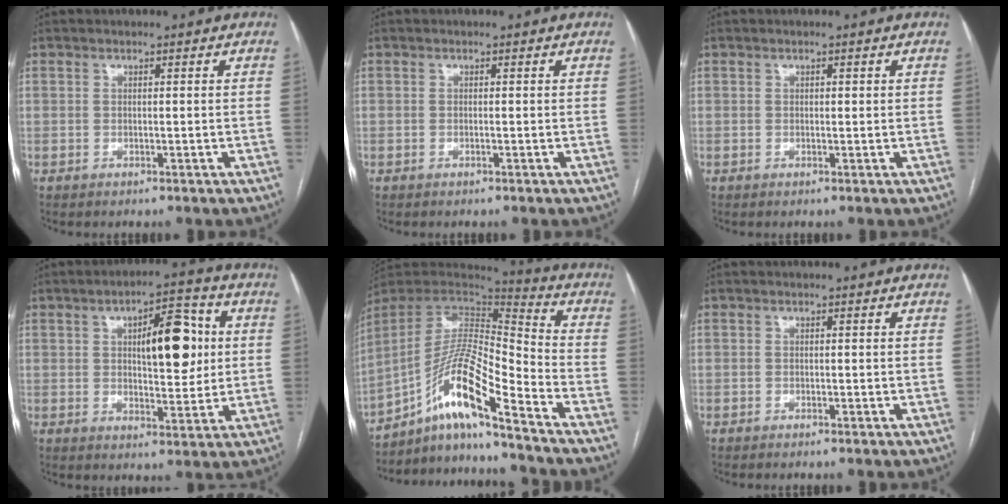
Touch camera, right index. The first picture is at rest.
{"total": 0.0}
{"total": 0.5, "force": [0.2, 0.2, 0.4], "torque": [-0.003, 0.001, 0.002]}
{"total": 11.0, "force": [2.3, 3.9, 10.0], "torque": [-0.143, 0.016, 0.036]}
{"total": 14.4, "force": [-9.6, 0.6, 10.8], "torque": [-0.202, 0.015, -0.171]}
{"total": 0.0}